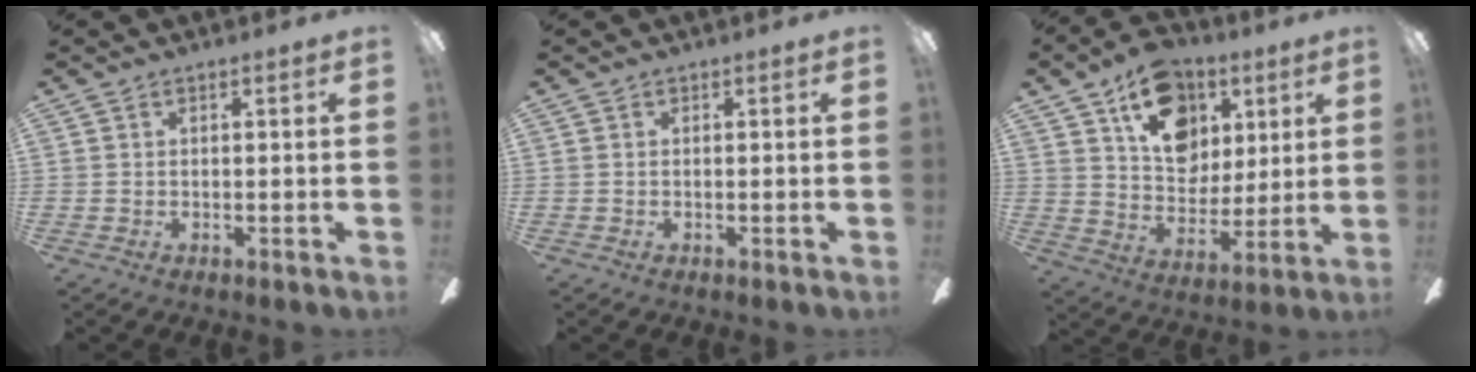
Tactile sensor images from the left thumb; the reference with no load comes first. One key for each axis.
{"total": 0.0}
{"total": 17.7, "fx": 9.1, "fy": 12.5, "fz": 8.6, "tx": -0.121, "ty": -0.037, "tz": 0.168}